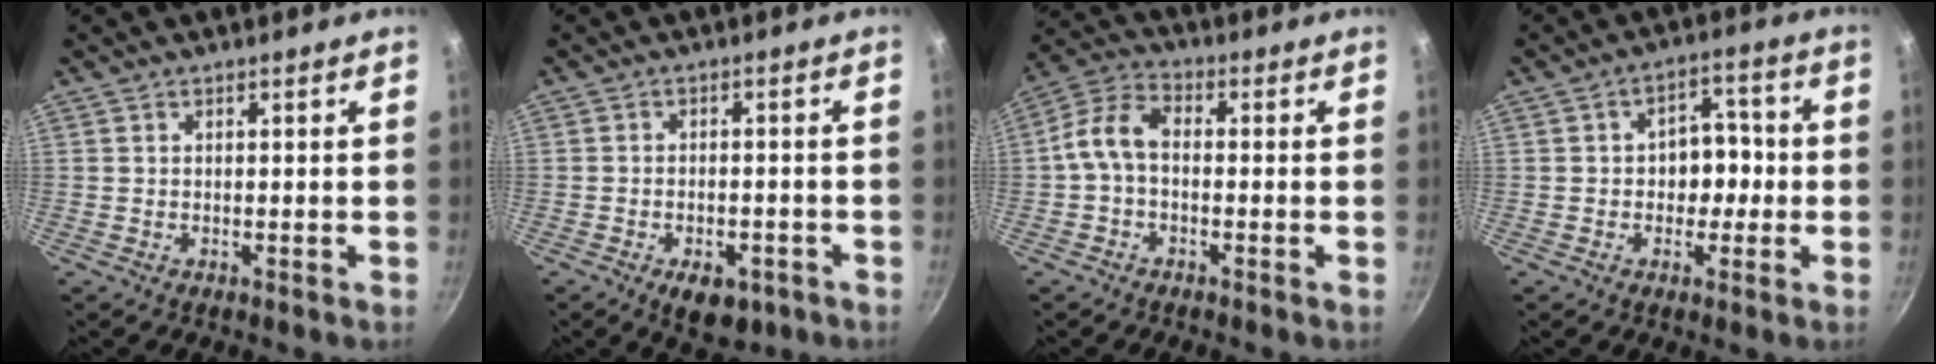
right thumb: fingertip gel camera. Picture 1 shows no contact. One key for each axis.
{"total": 6.8, "fx": -3.5, "fy": 3.7, "fz": 4.5, "tx": -0.055, "ty": 0.010, "tz": -0.044}
{"total": 7.9, "fx": -0.5, "fy": 5.0, "fz": 6.1, "tx": -0.118, "ty": 0.028, "tz": -0.023}
{"total": 7.3, "fx": -0.6, "fy": 5.3, "fz": 5.0, "tx": -0.032, "ty": 0.025, "tz": -0.017}